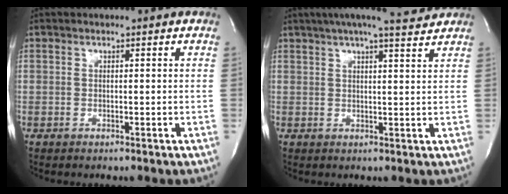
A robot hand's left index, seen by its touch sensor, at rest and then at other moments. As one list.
[{"total": 10.5, "force": [9.1, 0.5, 5.1], "torque": [-0.083, 0.013, 0.119]}]